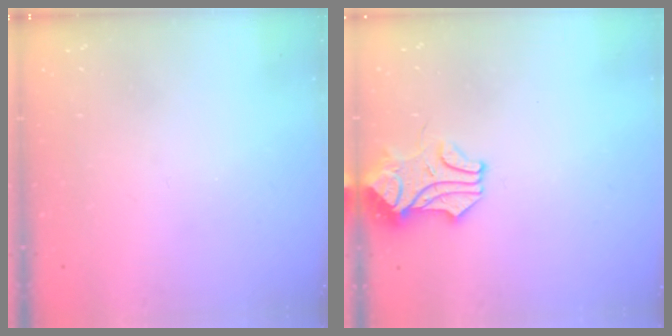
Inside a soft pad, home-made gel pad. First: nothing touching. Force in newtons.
{"total": 1.4, "press": 1.4, "slide": 0.0}